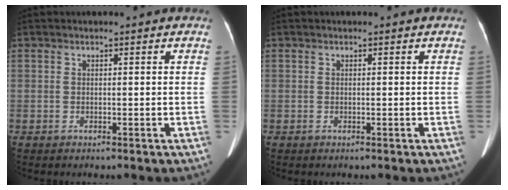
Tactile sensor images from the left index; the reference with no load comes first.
{"total": 0.0}